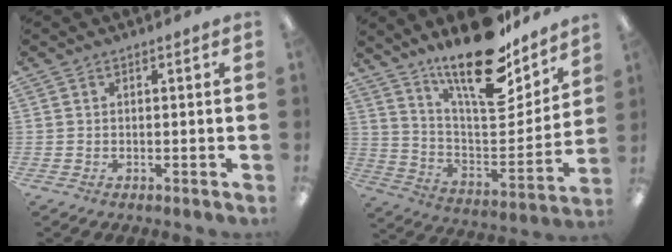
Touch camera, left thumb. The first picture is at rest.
{"total": 22.1, "force": [16.8, 6.8, 12.6], "torque": [-0.197, -0.121, 0.284]}